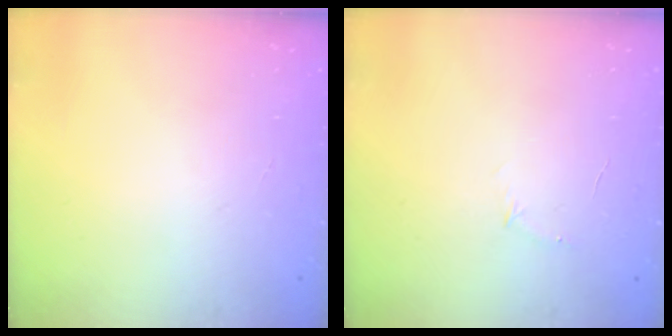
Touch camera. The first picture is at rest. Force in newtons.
{"total": 3.8, "press": 3.6, "slide": 1.1}